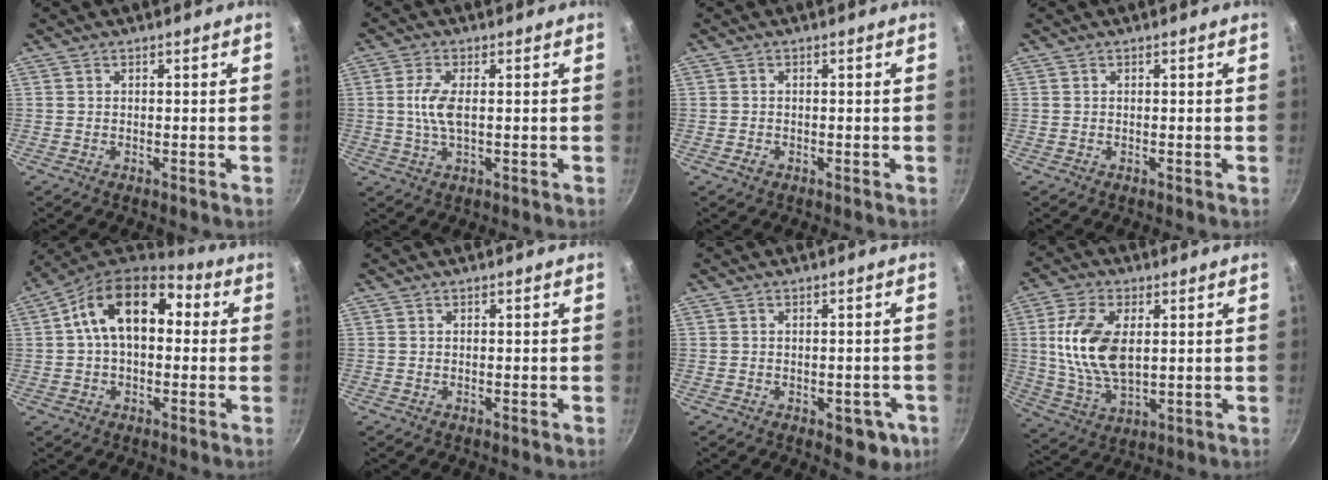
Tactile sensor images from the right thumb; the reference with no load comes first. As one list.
[{"total": 5.3, "force": [0.4, 2.1, 4.9], "torque": [-0.110, 0.002, 0.007]}, {"total": 1.2, "force": [-0.7, 0.8, 0.5], "torque": [-0.005, 0.000, -0.010]}, {"total": 0.0}, {"total": 15.4, "force": [2.5, 9.9, 11.6], "torque": [-0.157, 0.033, 0.017]}, {"total": 0.0}, {"total": 6.0, "force": [-2.3, 3.5, 4.3], "torque": [-0.020, 0.014, -0.020]}, {"total": 13.8, "force": [2.2, 7.6, 11.3], "torque": [-0.213, -0.009, 0.047]}]